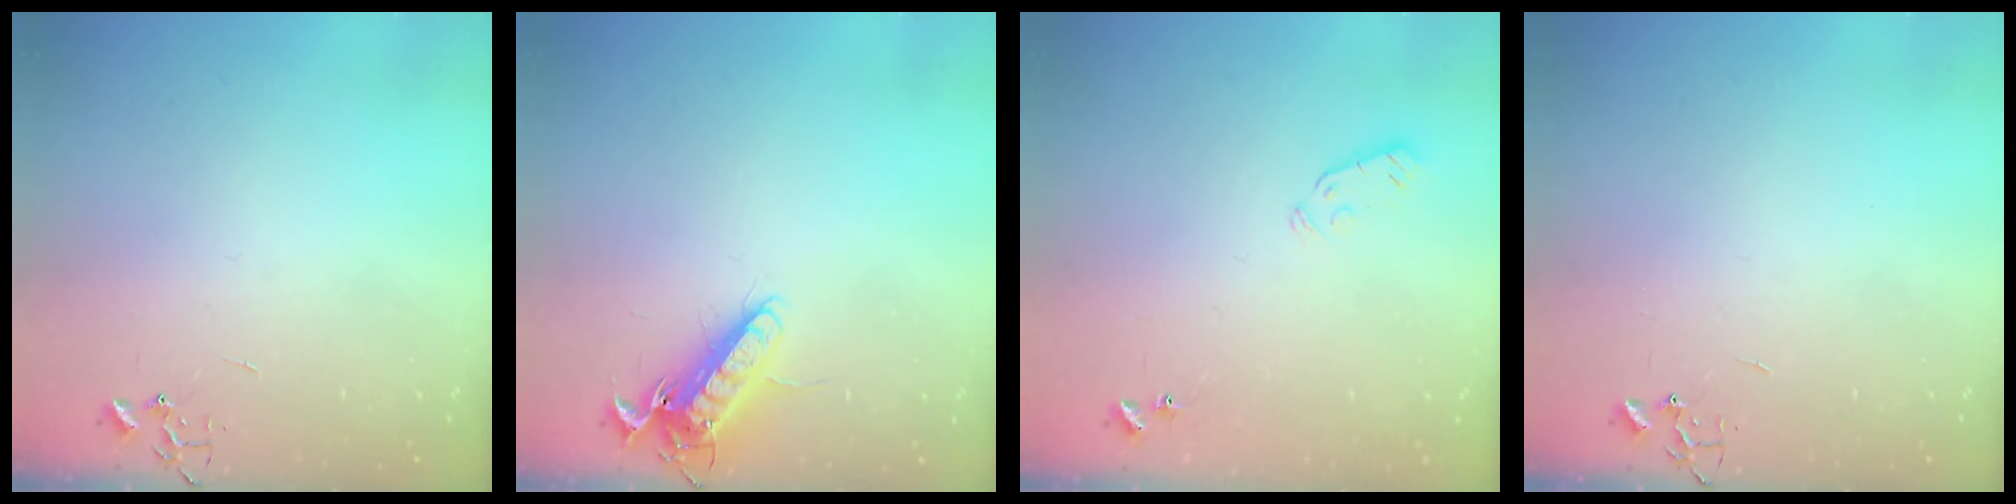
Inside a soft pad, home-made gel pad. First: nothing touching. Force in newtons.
{"total": 13.3, "press": 13.2, "slide": 1.8}
{"total": 3.1, "press": 3.0, "slide": 0.9}
{"total": 0.0}